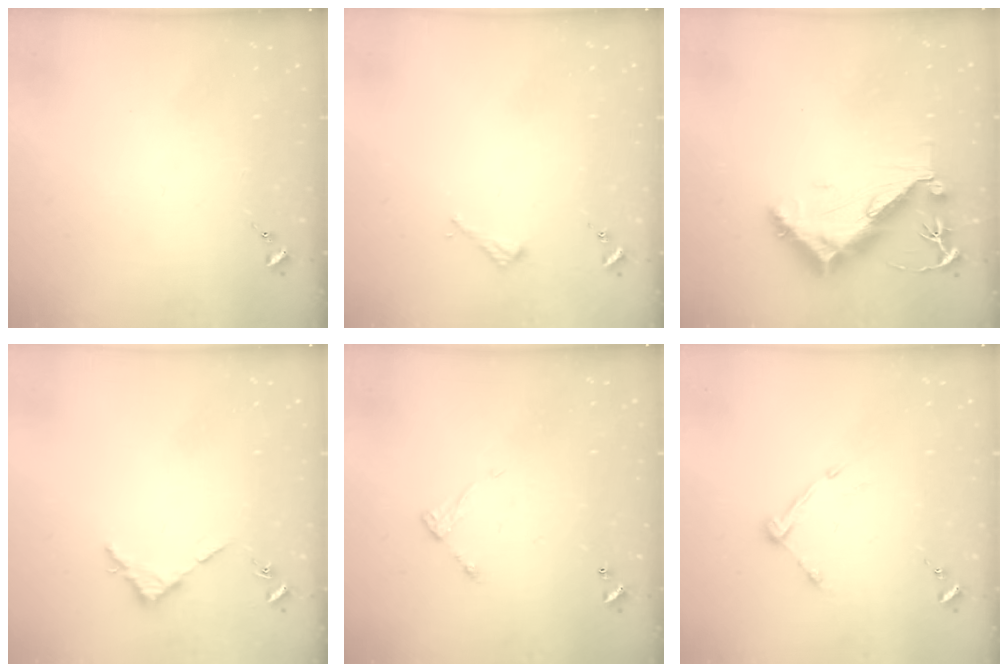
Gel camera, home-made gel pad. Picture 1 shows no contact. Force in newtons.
{"total": 2.2, "press": 2.2, "slide": 0.2}
{"total": 12.8, "press": 12.8, "slide": 1.2}
{"total": 2.7, "press": 2.7, "slide": 0.3}
{"total": 6.4, "press": 6.4, "slide": 0.4}
{"total": 6.9, "press": 6.9, "slide": 0.3}